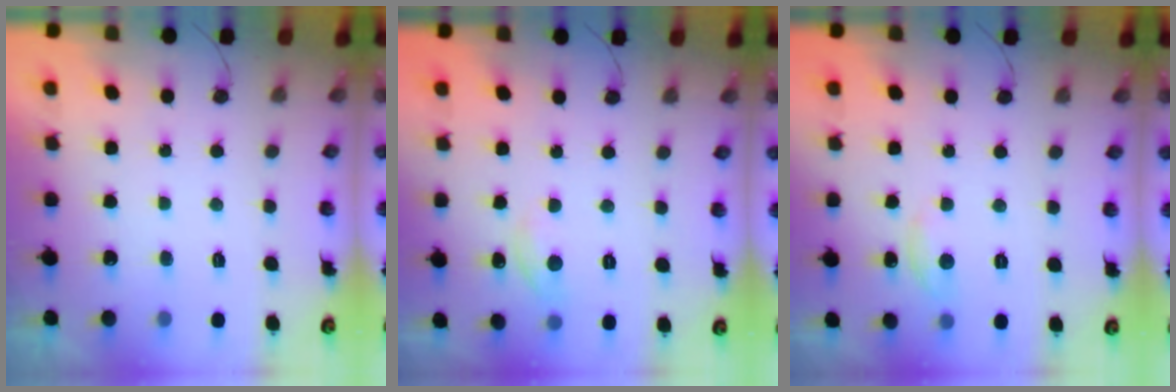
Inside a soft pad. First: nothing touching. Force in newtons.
{"total": 5.2, "press": 5.1, "slide": 0.7}
{"total": 3.1, "press": 3.0, "slide": 0.4}